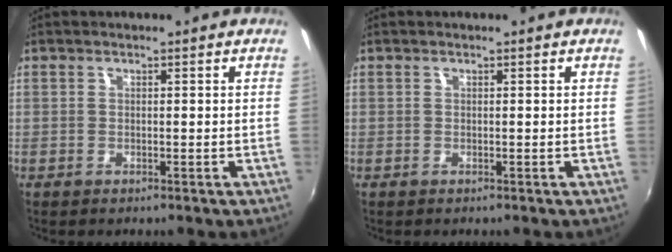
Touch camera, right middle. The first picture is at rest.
{"total": 0.0}